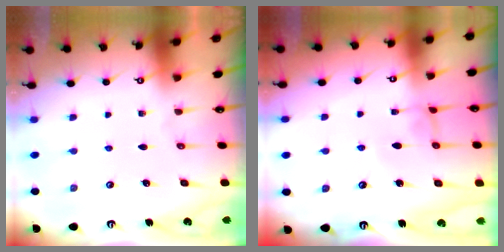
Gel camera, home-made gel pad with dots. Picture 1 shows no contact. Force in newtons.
{"total": 2.0, "press": 2.0, "slide": 0.2}